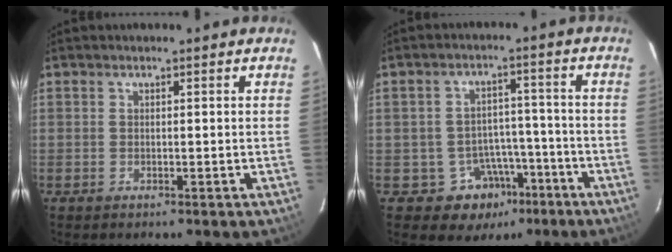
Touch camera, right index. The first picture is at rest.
{"total": 8.6, "force": [-4.9, 7.0, 1.4], "torque": [-0.026, 0.041, -0.050]}